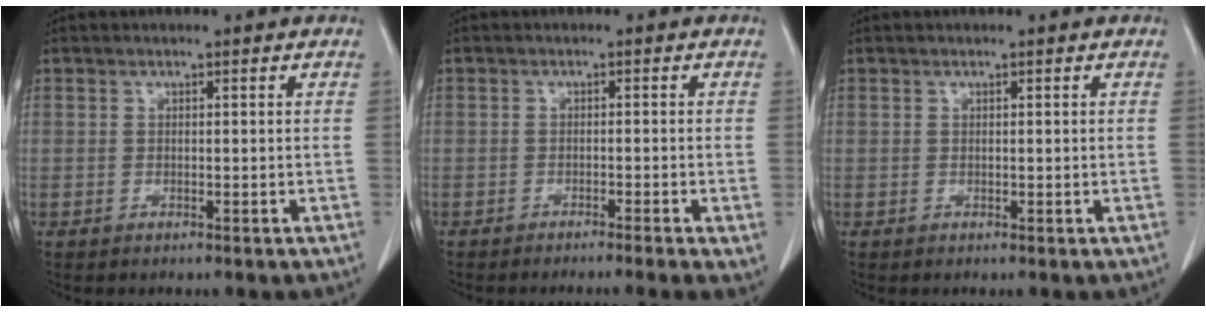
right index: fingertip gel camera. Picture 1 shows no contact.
{"total": 6.1, "force": [-4.2, 0.5, 4.3], "torque": [-0.043, -0.013, -0.060]}
{"total": 0.0}